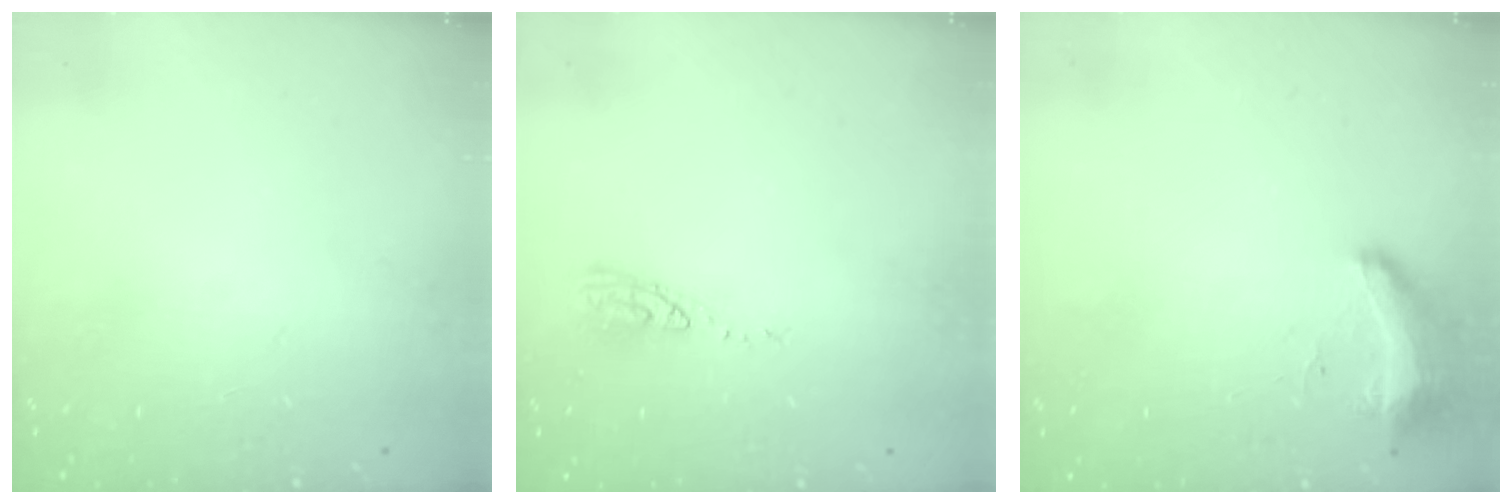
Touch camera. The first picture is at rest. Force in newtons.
{"total": 6.5, "press": 6.5, "slide": 0.5}
{"total": 8.7, "press": 8.5, "slide": 1.6}